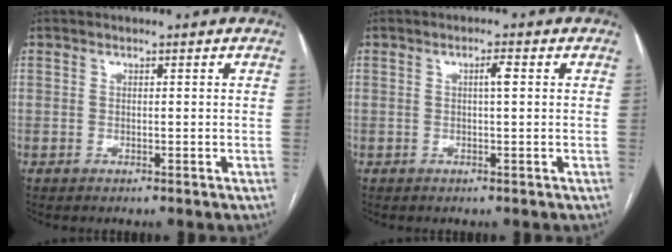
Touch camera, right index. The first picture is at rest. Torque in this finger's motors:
{"motor_torque": [0.11, 0.09, 0.02, 0.03]}